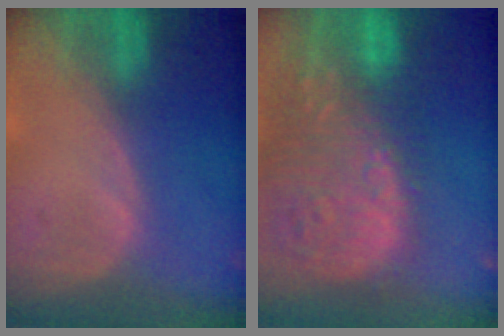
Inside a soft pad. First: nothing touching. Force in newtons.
{"total": 16.0, "press": 13.2, "slide": 9.1}